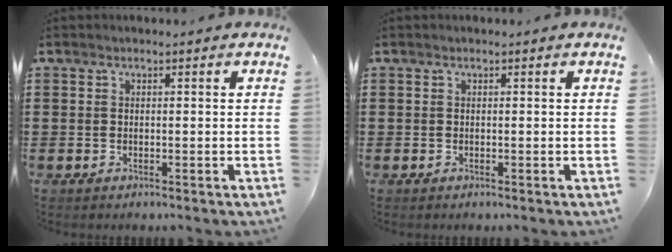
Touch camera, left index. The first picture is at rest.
{"total": 0.0}